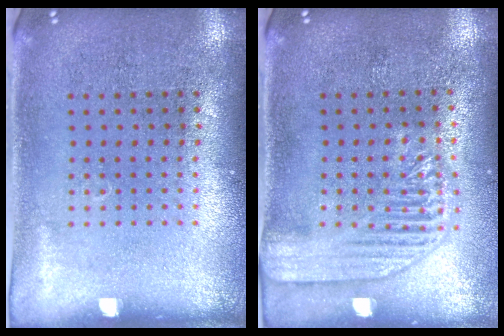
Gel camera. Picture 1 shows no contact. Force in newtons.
{"total": 2.0, "press": 1.8, "slide": 0.7}